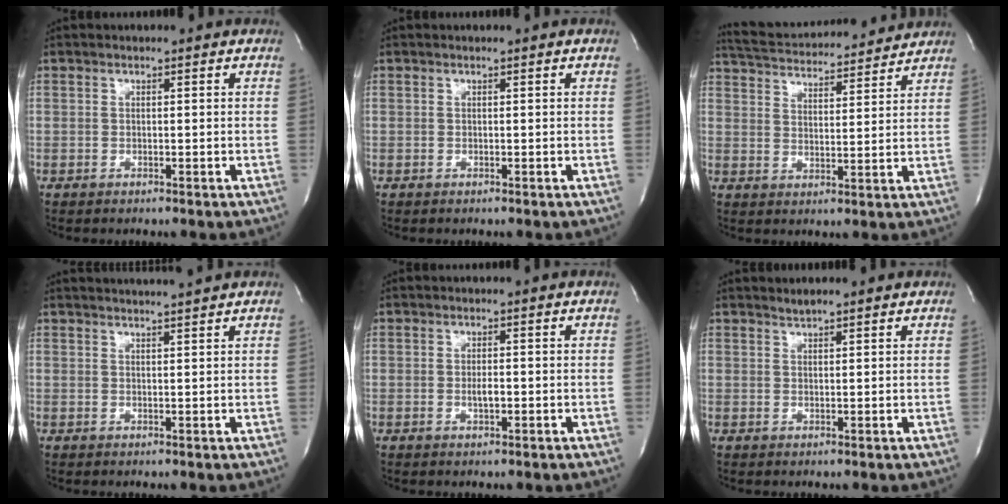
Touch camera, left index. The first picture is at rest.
{"total": 0.0}
{"total": 16.5, "force": [15.7, 1.9, 4.7], "torque": [-0.086, 0.024, 0.232]}
{"total": 5.0, "force": [4.6, -1.1, 1.5], "torque": [-0.019, 0.007, 0.059]}
{"total": 2.1, "force": [-0.5, 0.5, 2.0], "torque": [-0.038, -0.002, -0.008]}
{"total": 1.5, "force": [1.4, 0.1, 0.5], "torque": [-0.013, 0.006, 0.027]}